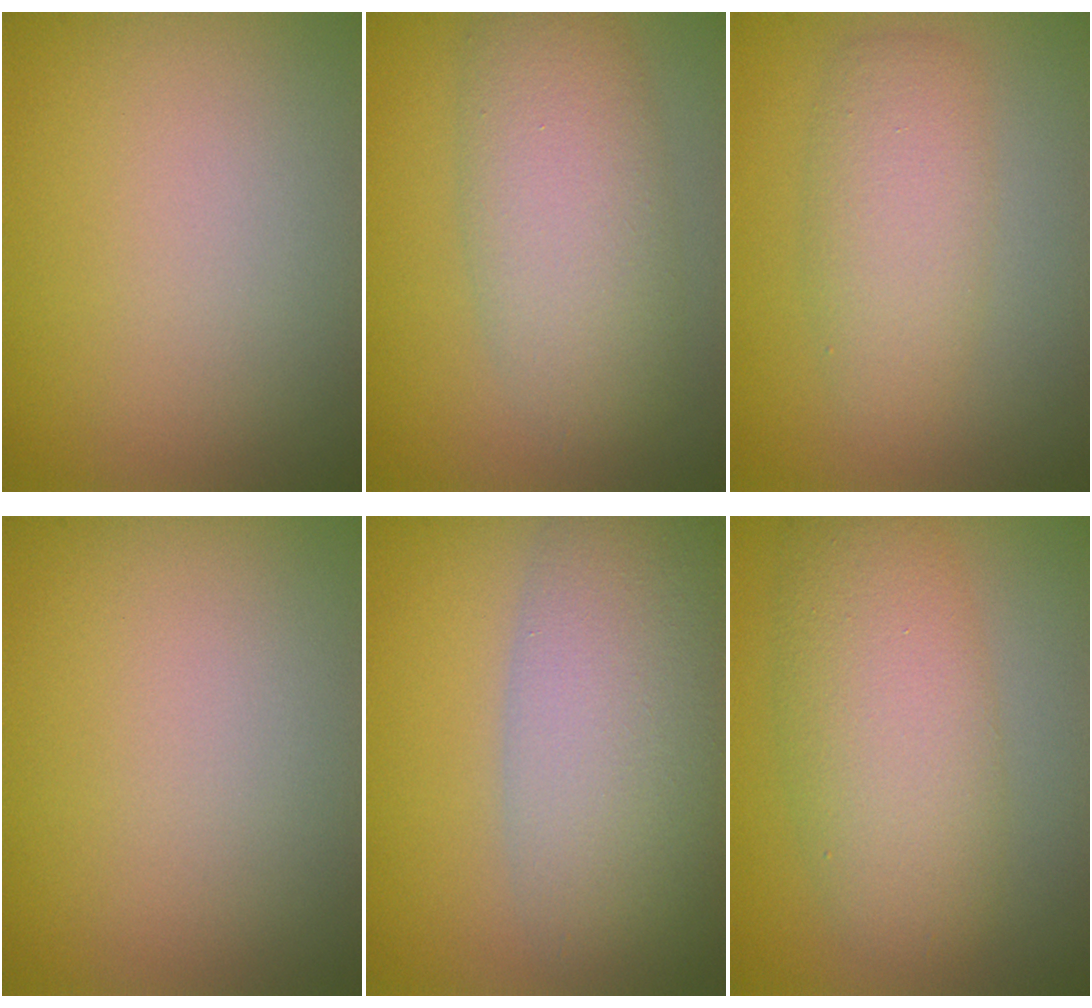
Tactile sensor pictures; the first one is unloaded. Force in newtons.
{"total": 5.4, "press": 5.4, "slide": 0.2}
{"total": 2.3, "press": 2.3, "slide": 0.2}
{"total": 0.0}
{"total": 8.7, "press": 8.7, "slide": 0.5}
{"total": 6.0, "press": 6.0, "slide": 0.2}